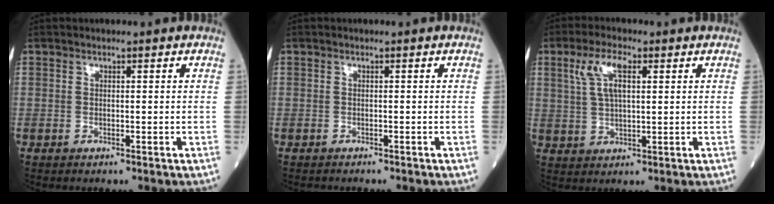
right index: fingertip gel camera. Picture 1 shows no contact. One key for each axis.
{"total": 1.1, "fx": -1.0, "fy": 0.5, "fz": 0.0, "tx": -0.007, "ty": 0.000, "tz": -0.016}
{"total": 6.3, "fx": 2.5, "fy": 2.1, "fz": 5.4, "tx": -0.117, "ty": 0.014, "tz": 0.053}